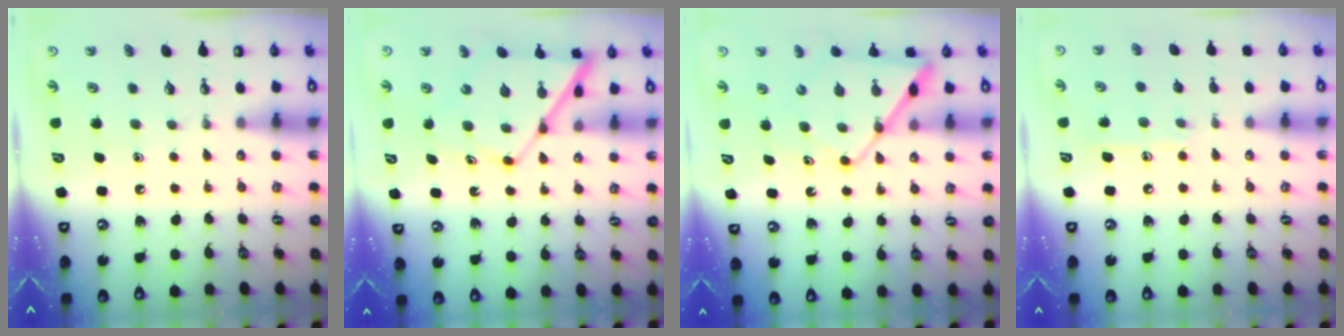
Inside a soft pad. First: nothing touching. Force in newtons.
{"total": 11.0, "press": 10.9, "slide": 1.0}
{"total": 11.7, "press": 11.6, "slide": 1.0}
{"total": 7.8, "press": 7.8, "slide": 0.7}